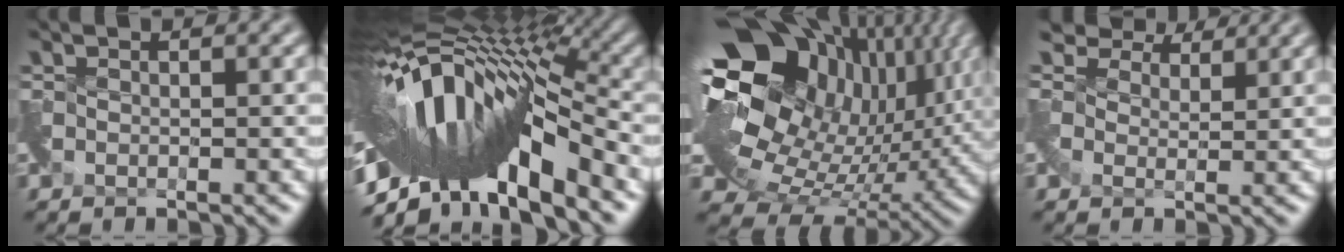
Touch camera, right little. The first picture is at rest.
{"total": 13.6, "force": [-3.1, 5.1, 12.2], "torque": [-0.209, 0.035, -0.053]}
{"total": 18.9, "force": [4.7, 12.9, 13.0], "torque": [-0.241, -0.020, 0.117]}
{"total": 3.9, "force": [3.1, 2.0, 1.4], "torque": [-0.037, 0.014, 0.042]}